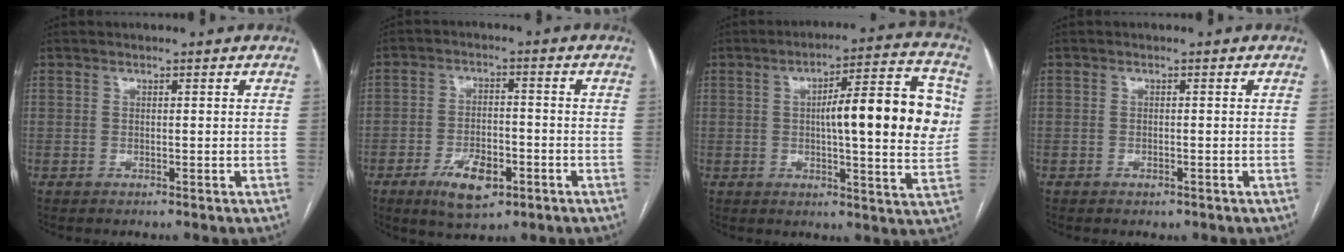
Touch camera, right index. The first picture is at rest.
{"total": 7.8, "force": [-4.0, 3.4, 5.8], "torque": [-0.104, -0.003, -0.062]}
{"total": 16.7, "force": [2.1, 3.1, 16.2], "torque": [-0.219, 0.029, 0.028]}
{"total": 0.9, "force": [-0.5, 0.5, 0.5], "torque": [-0.011, -0.001, -0.003]}